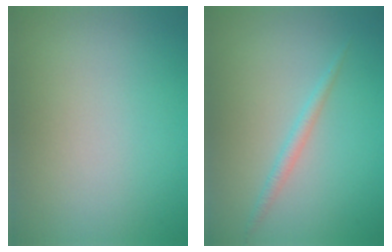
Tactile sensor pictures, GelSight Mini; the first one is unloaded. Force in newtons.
{"total": 1.3, "press": 1.3, "slide": 0.1}